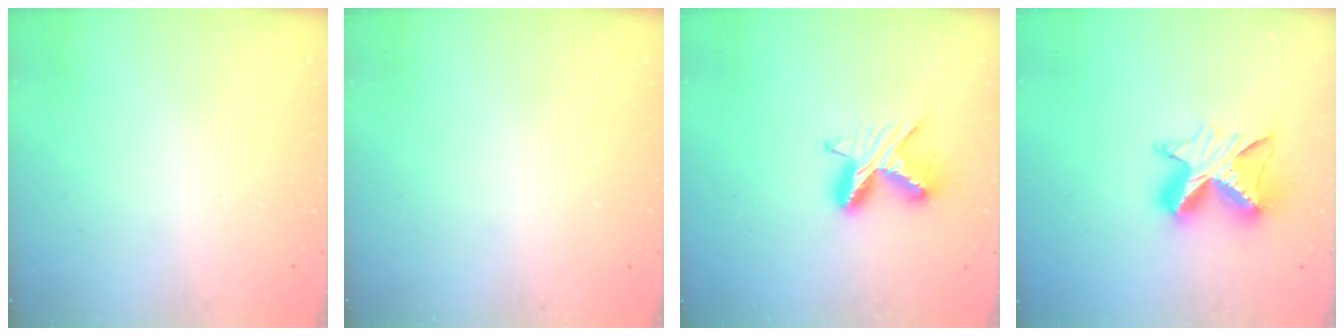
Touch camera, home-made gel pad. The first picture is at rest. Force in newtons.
{"total": 0.0}
{"total": 9.2, "press": 9.2, "slide": 0.4}
{"total": 10.9, "press": 10.9, "slide": 0.7}